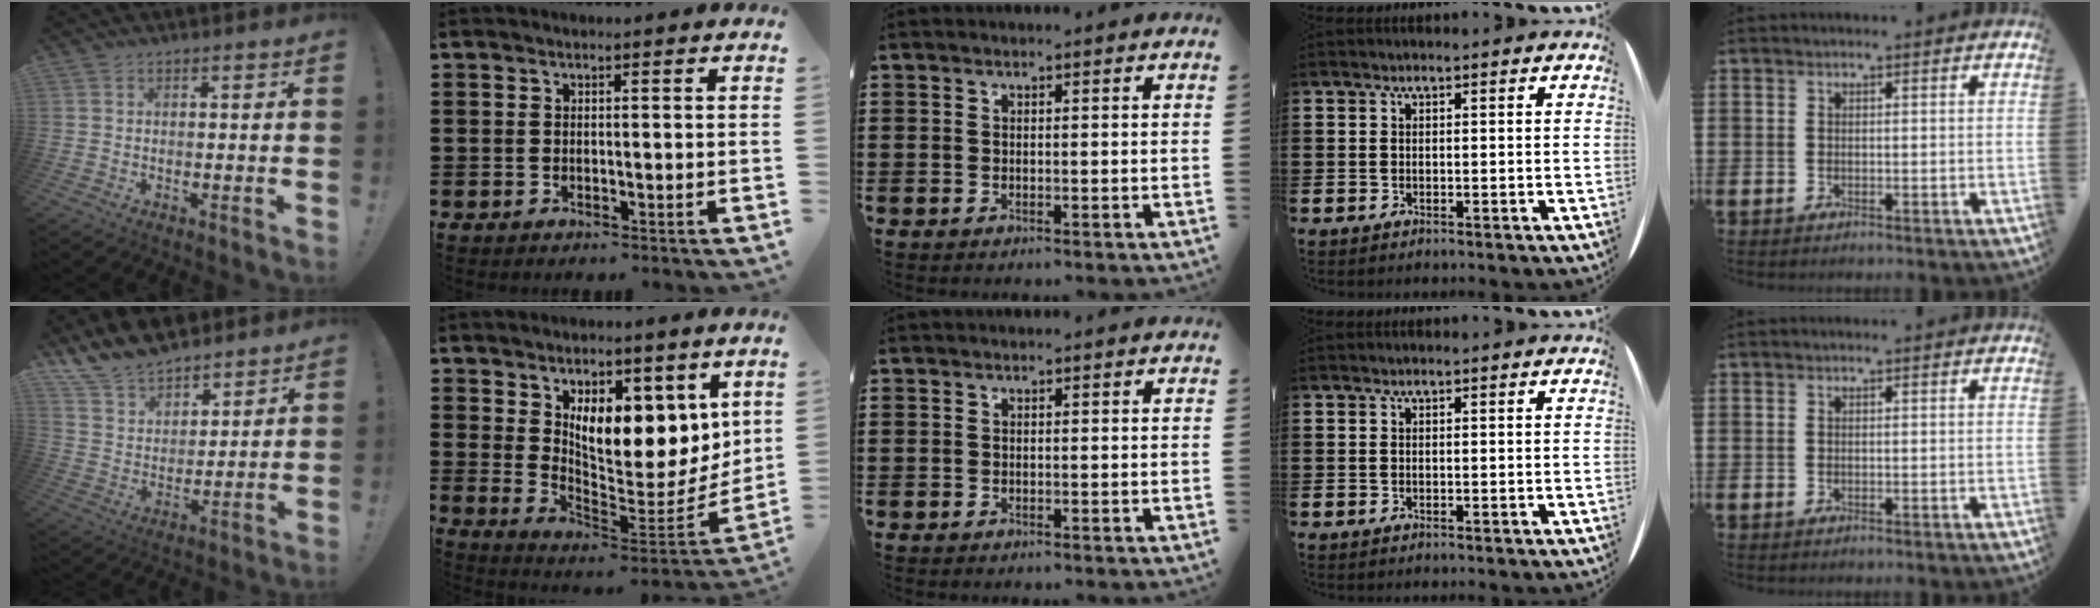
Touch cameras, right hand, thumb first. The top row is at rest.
{"thumb": {"total": 12.3, "force": [10.9, 4.9, 2.6], "torque": [-0.074, -0.082, 0.210]}, "index": {"total": 9.3, "force": [5.8, 4.6, 5.7], "torque": [-0.086, -0.049, 0.100]}}